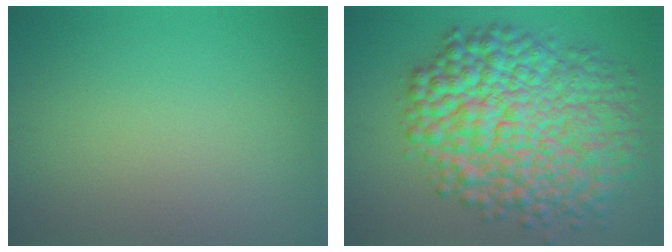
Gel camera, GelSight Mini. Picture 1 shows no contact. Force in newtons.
{"total": 12.6, "press": 12.6, "slide": 0.1}